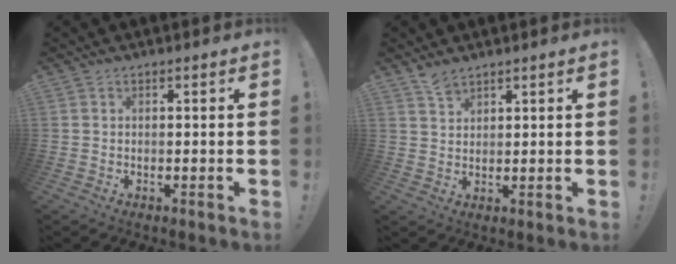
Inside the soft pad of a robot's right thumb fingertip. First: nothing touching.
{"total": 3.7, "force": [3.2, 1.1, 1.5], "torque": [-0.017, -0.023, 0.058]}